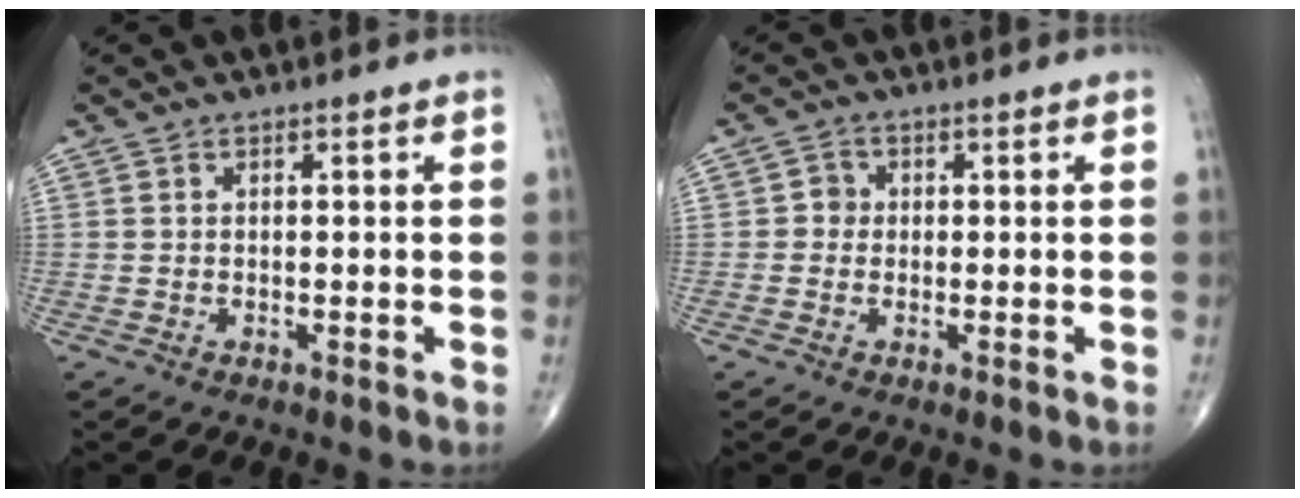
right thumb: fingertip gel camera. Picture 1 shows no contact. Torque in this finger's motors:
{"motor_torque": [-0.55, -0.09, 0.01, 0.00, 0.02]}